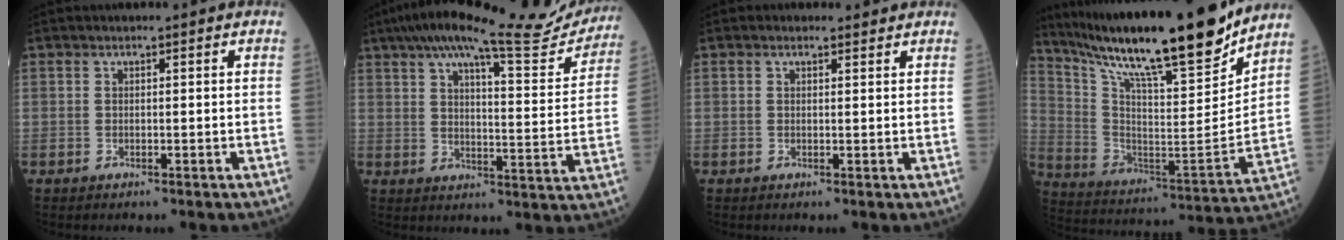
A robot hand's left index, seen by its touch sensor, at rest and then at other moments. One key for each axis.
{"total": 21.7, "fx": 19.3, "fy": 2.4, "fz": 9.5, "tx": -0.143, "ty": -0.023, "tz": 0.244}
{"total": 1.0, "fx": 0.8, "fy": 0.5, "fz": 0.2, "tx": -0.007, "ty": 0.003, "tz": 0.008}
{"total": 25.4, "fx": 21.1, "fy": 2.2, "fz": 14.1, "tx": -0.256, "ty": -0.039, "tz": 0.336}